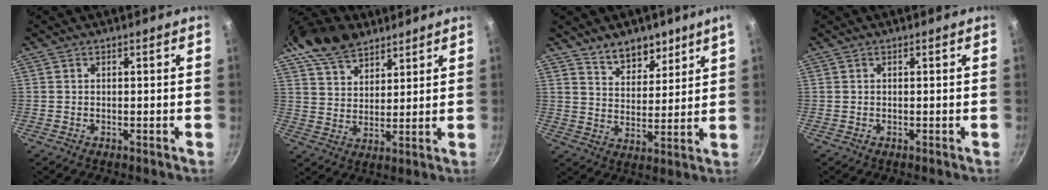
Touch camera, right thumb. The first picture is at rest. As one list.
[{"total": 13.5, "force": [10.0, 7.5, 5.3], "torque": [-0.078, -0.019, 0.179]}, {"total": 8.0, "force": [6.1, 3.1, 4.1], "torque": [-0.041, -0.042, 0.107]}, {"total": 0.0}]